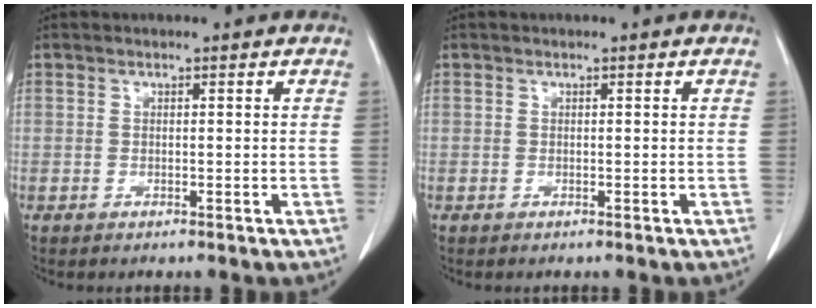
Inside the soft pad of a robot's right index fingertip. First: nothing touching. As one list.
[{"total": 0.0}]